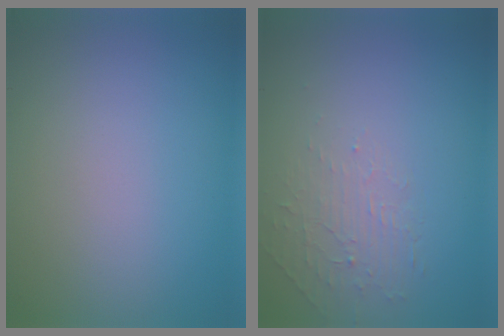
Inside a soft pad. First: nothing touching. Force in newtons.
{"total": 1.8, "press": 0.5, "slide": 1.7}